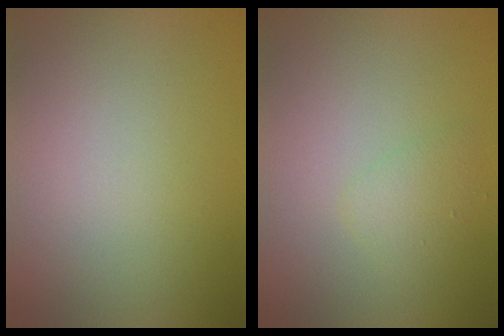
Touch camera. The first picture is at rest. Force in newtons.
{"total": 1.3, "press": 1.3, "slide": 0.1}